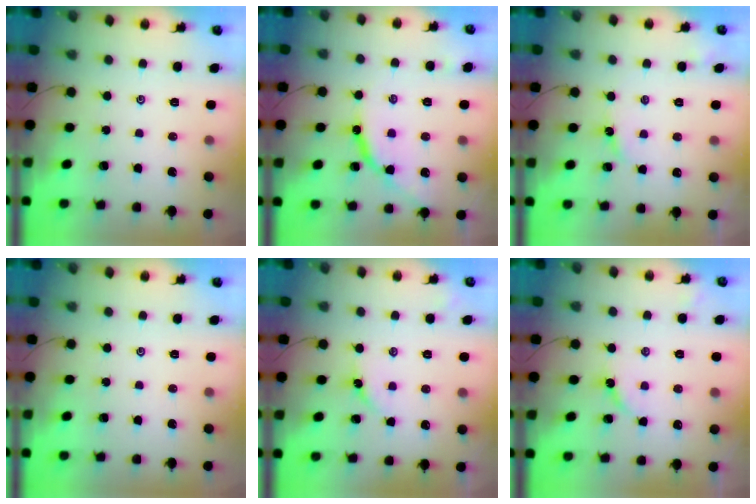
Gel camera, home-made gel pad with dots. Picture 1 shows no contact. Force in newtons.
{"total": 10.0, "press": 10.0, "slide": 1.1}
{"total": 3.8, "press": 3.8, "slide": 0.5}
{"total": 0.0}
{"total": 5.1, "press": 5.0, "slide": 0.8}
{"total": 4.7, "press": 4.6, "slide": 0.6}